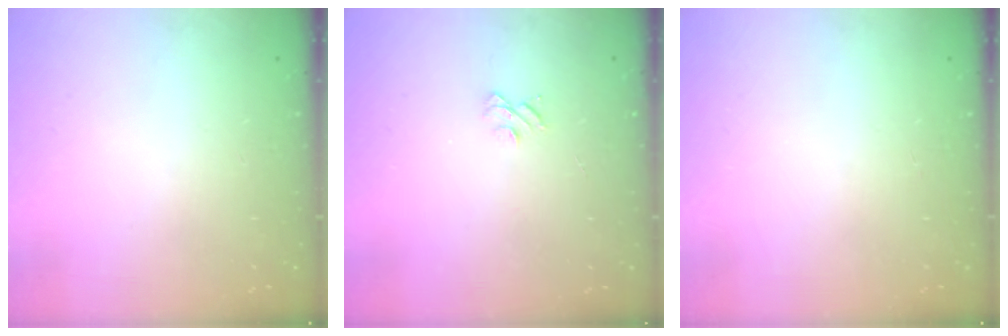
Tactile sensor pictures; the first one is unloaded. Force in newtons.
{"total": 4.0, "press": 4.0, "slide": 0.3}
{"total": 0.0}